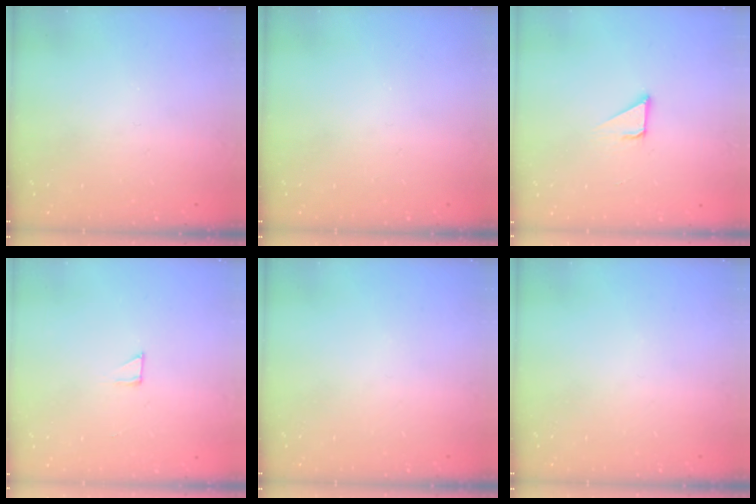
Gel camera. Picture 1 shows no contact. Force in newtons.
{"total": 0.0}
{"total": 2.1, "press": 2.1, "slide": 0.0}
{"total": 2.3, "press": 2.3, "slide": 0.2}
{"total": 0.0}
{"total": 0.0}